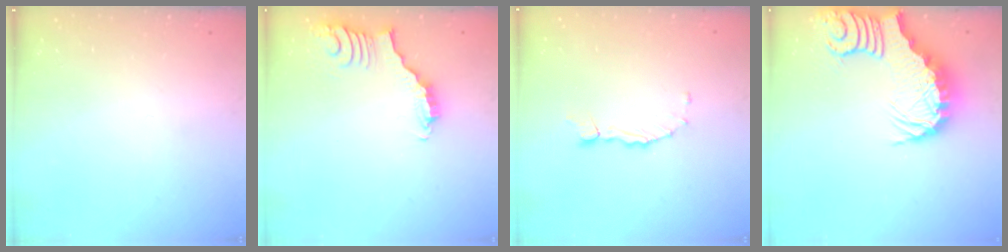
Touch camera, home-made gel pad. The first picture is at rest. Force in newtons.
{"total": 2.5, "press": 2.5, "slide": 0.3}
{"total": 1.0, "press": 1.0, "slide": 0.2}
{"total": 3.7, "press": 3.6, "slide": 0.7}